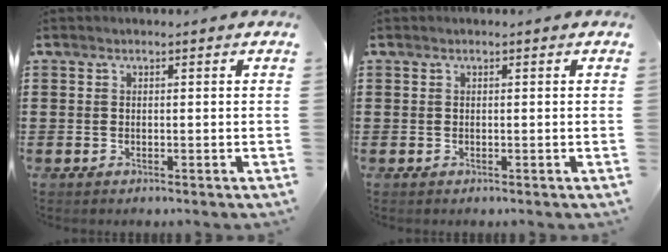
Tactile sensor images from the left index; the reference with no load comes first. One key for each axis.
{"total": 0.0}